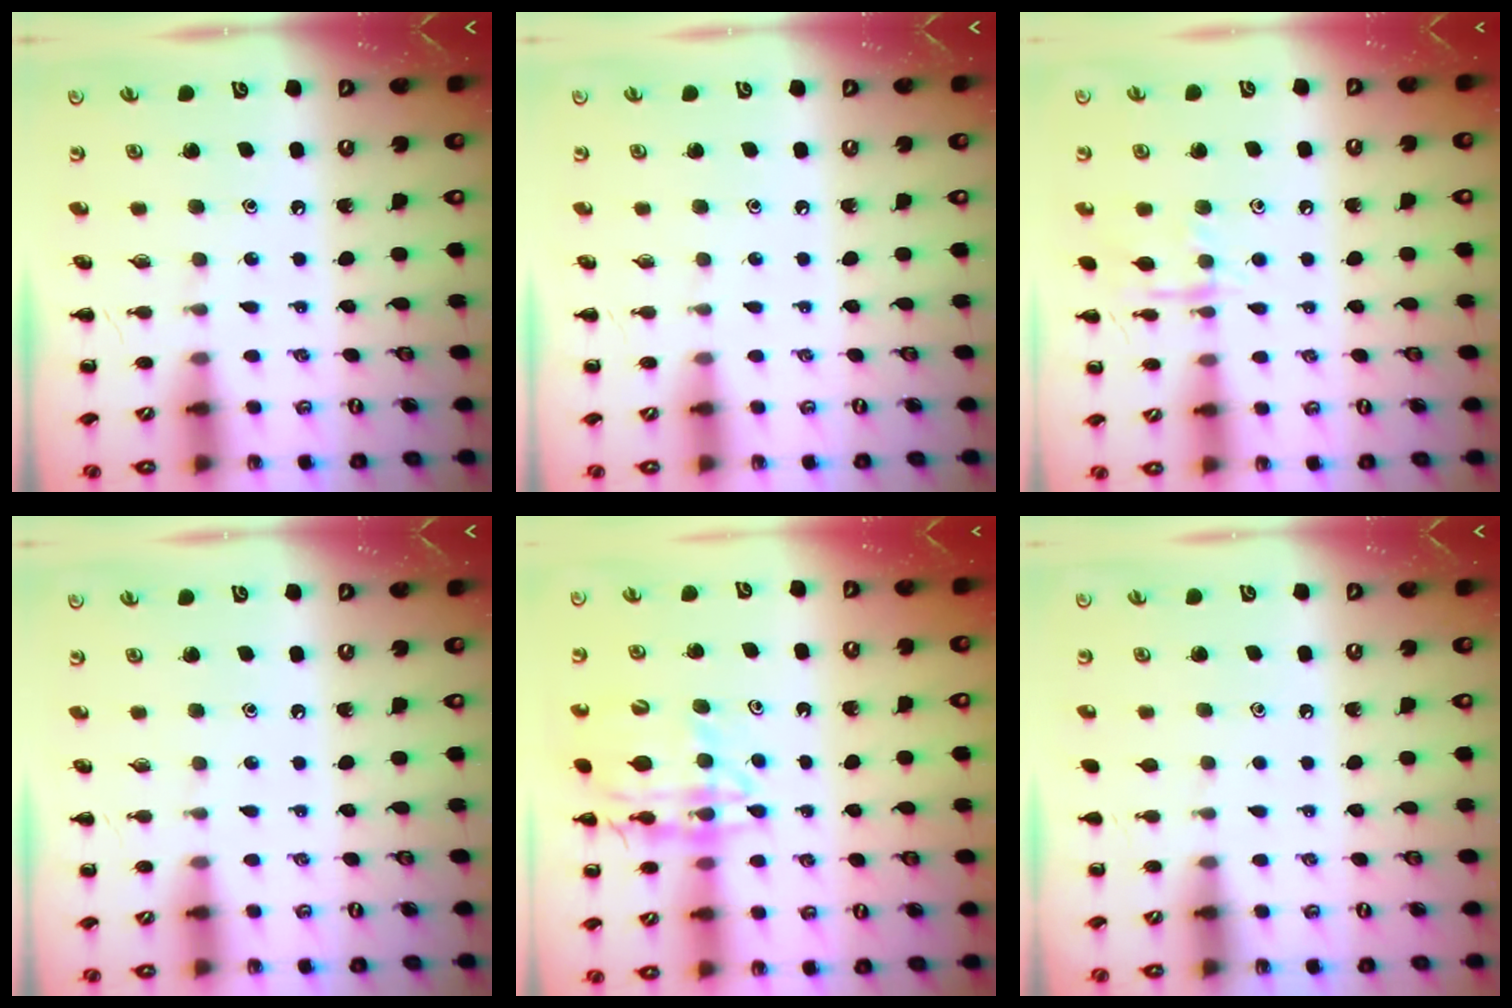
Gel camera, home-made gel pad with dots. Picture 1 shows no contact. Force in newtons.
{"total": 0.0}
{"total": 8.9, "press": 8.8, "slide": 0.7}
{"total": 0.0}
{"total": 14.3, "press": 14.1, "slide": 2.7}
{"total": 1.1, "press": 1.1, "slide": 0.2}